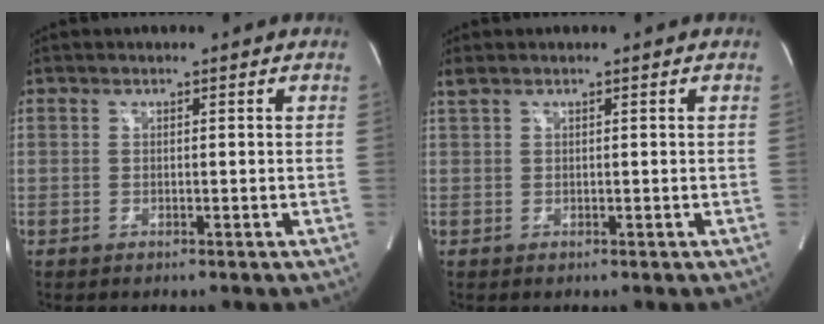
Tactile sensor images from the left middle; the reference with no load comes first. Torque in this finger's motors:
{"motor_torque": [0.11, -0.07, 0.14, 0.03]}